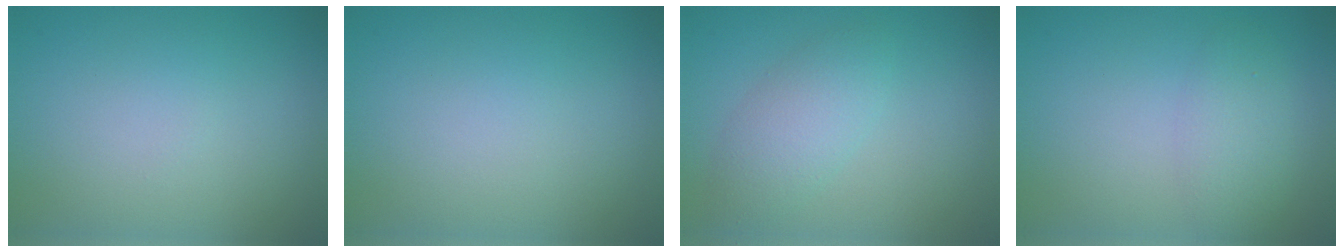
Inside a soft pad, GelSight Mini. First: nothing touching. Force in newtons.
{"total": 0.0}
{"total": 2.7, "press": 2.7, "slide": 0.0}
{"total": 2.5, "press": 2.5, "slide": 0.1}